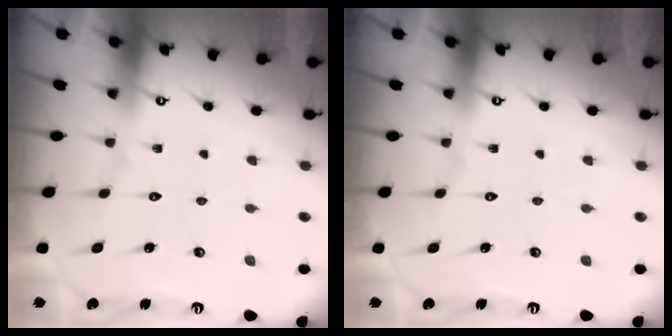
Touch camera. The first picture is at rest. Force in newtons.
{"total": 0.0}